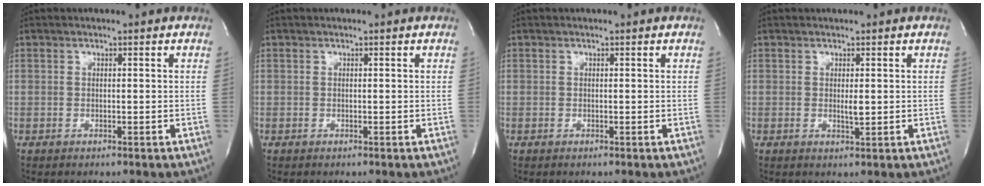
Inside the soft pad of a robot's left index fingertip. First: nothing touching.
{"total": 0.0}
{"total": 0.0}
{"total": 1.5, "force": [0.3, 0.3, 1.4], "torque": [-0.025, -0.004, 0.006]}